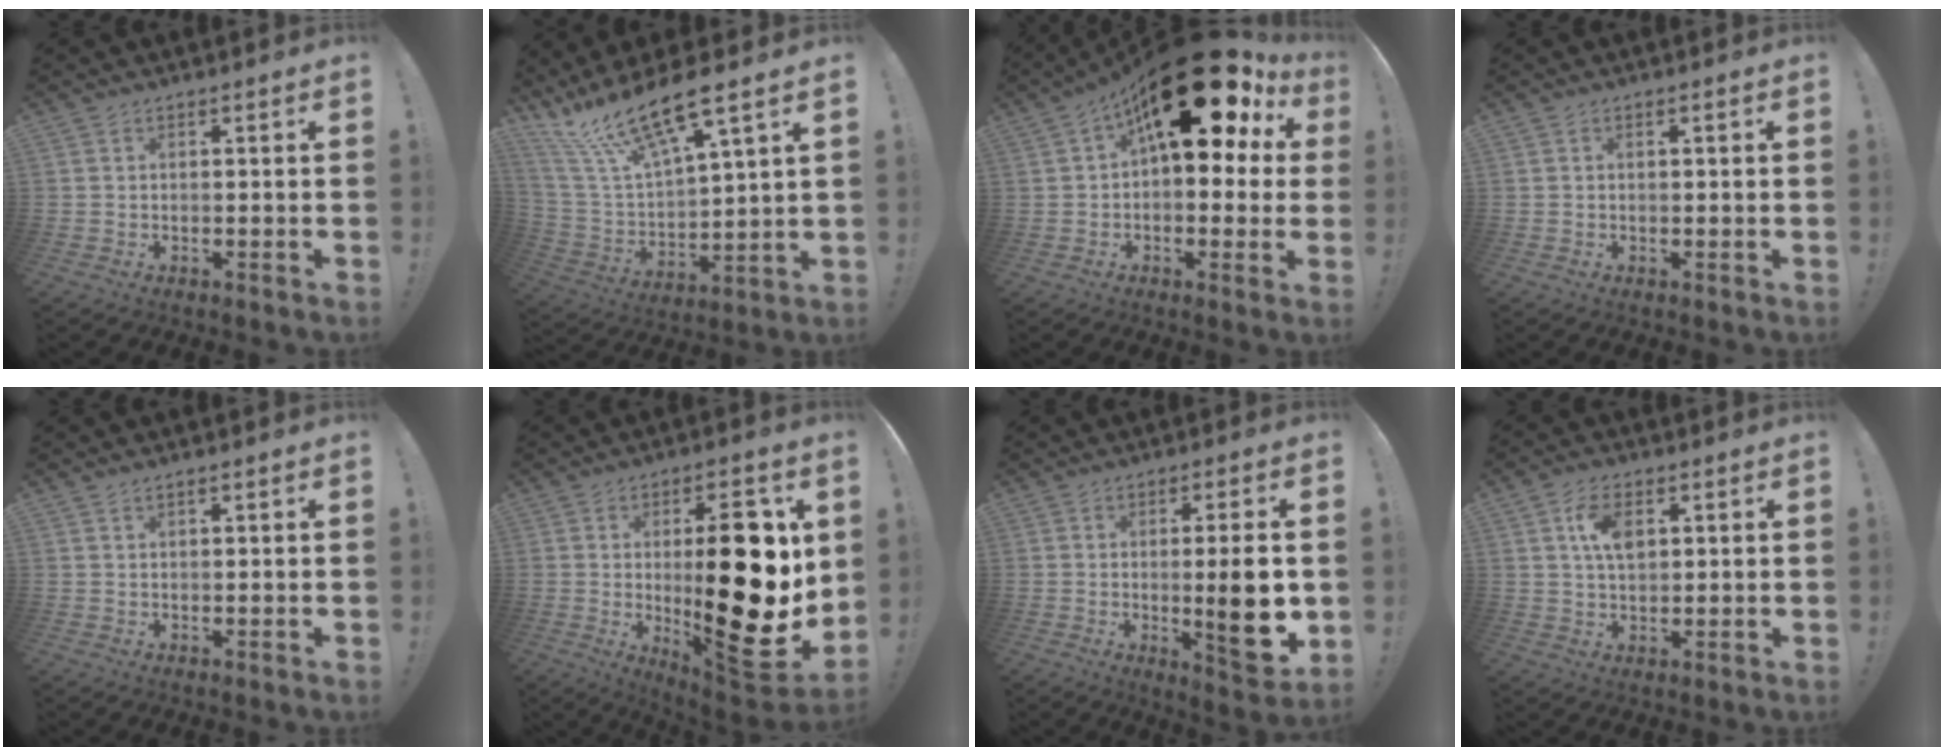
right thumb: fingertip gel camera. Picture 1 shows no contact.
{"total": 17.6, "force": [13.3, 4.3, 10.7], "torque": [-0.207, -0.094, 0.232]}
{"total": 23.8, "force": [10.6, 10.6, 18.5], "torque": [-0.275, -0.062, 0.185]}
{"total": 0.6, "force": [0.0, 0.2, 0.6], "torque": [-0.011, 0.001, 0.001]}
{"total": 0.9, "force": [0.8, 0.1, 0.4], "torque": [-0.008, 0.000, 0.015]}
{"total": 26.8, "force": [1.5, 9.4, 25.1], "torque": [-0.366, -0.031, 0.029]}
{"total": 13.0, "force": [-0.9, 2.4, 12.8], "torque": [-0.173, -0.010, -0.013]}
{"total": 8.1, "force": [2.5, 4.7, 6.1], "torque": [-0.096, 0.002, 0.044]}